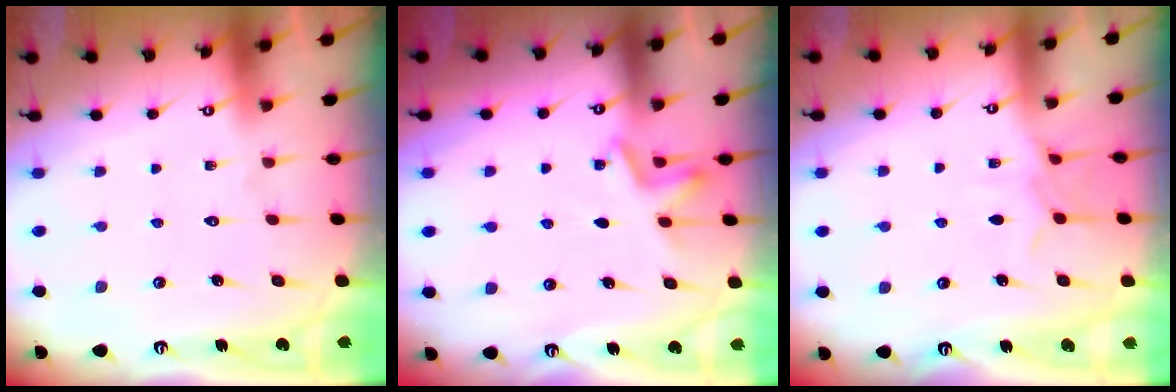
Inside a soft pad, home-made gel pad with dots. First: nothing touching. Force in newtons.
{"total": 5.0, "press": 4.6, "slide": 1.9}
{"total": 7.2, "press": 7.2, "slide": 0.7}